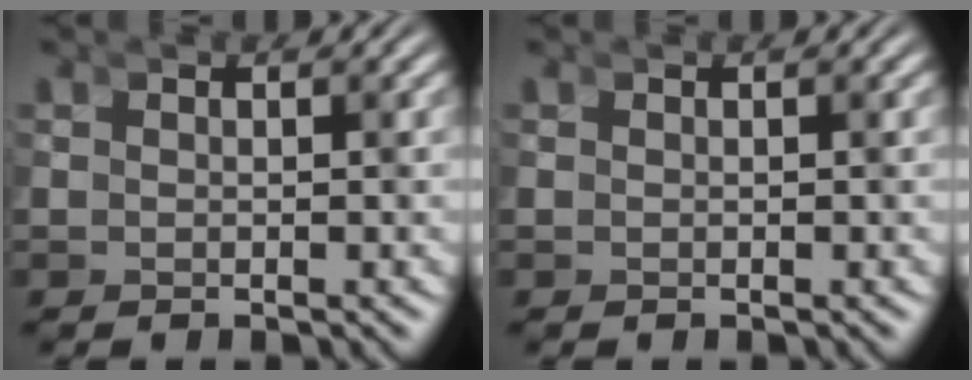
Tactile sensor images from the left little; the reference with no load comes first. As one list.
[{"total": 0.0}]